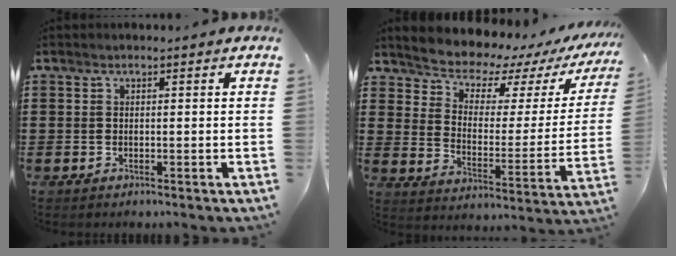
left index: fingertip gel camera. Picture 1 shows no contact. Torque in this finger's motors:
{"motor_torque": [2.14, 0.00, 1.06, 0.11]}